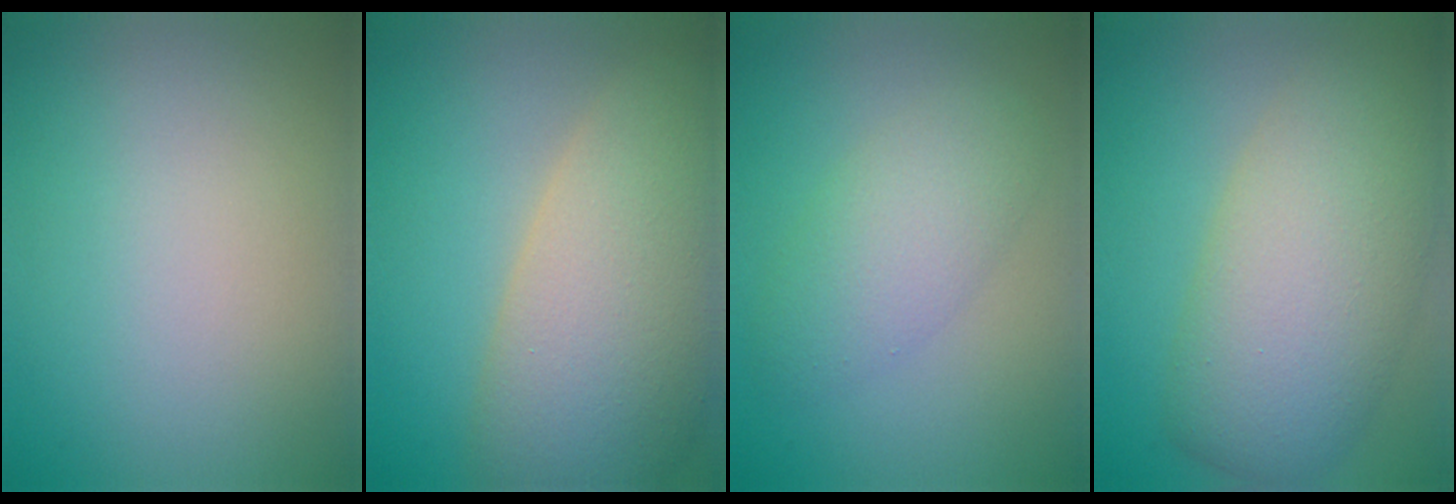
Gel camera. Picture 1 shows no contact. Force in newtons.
{"total": 11.8, "press": 11.7, "slide": 1.0}
{"total": 3.7, "press": 3.7, "slide": 0.1}
{"total": 9.6, "press": 9.6, "slide": 0.5}